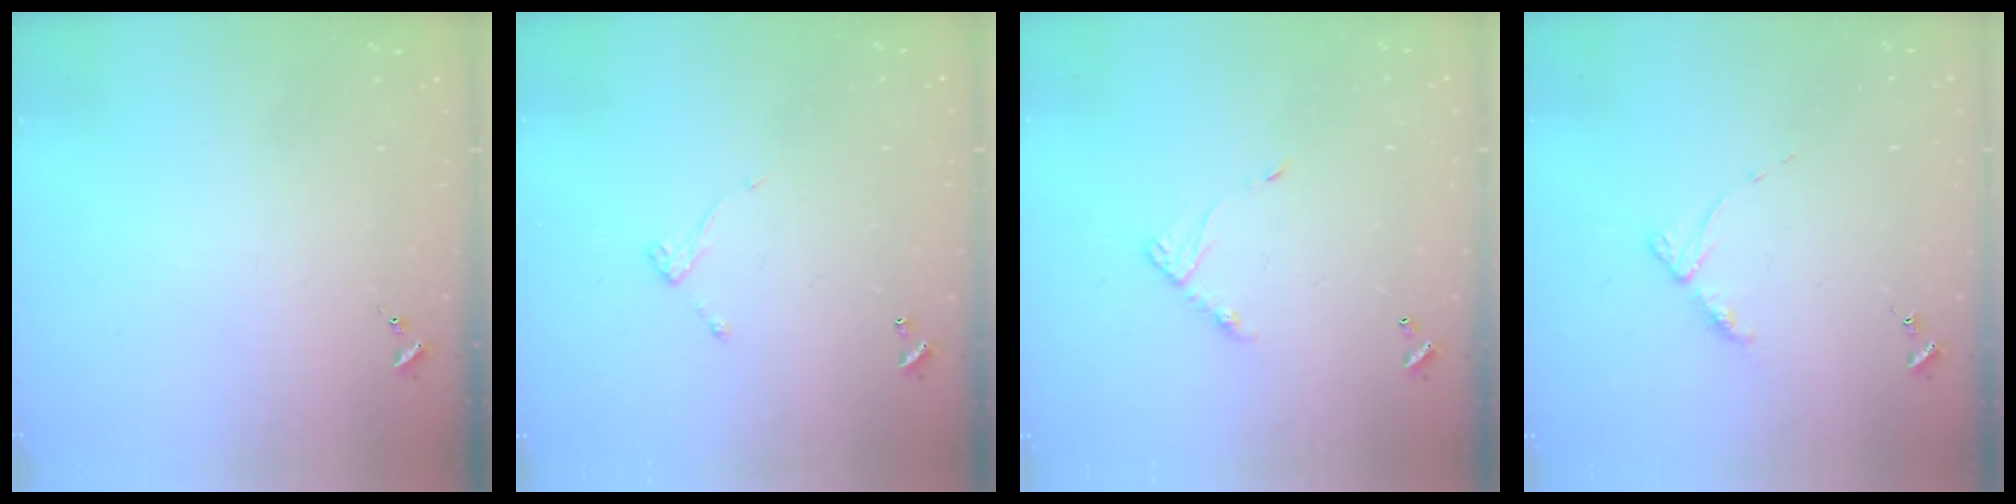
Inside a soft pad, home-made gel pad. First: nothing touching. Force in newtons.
{"total": 4.5, "press": 4.5, "slide": 0.5}
{"total": 7.3, "press": 7.3, "slide": 0.6}
{"total": 5.2, "press": 5.1, "slide": 0.6}